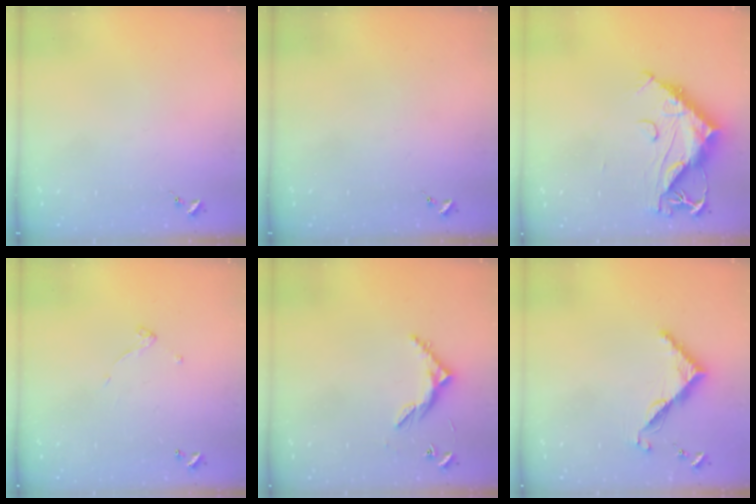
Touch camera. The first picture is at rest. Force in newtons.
{"total": 0.0}
{"total": 15.1, "press": 15.1, "slide": 1.2}
{"total": 4.9, "press": 4.9, "slide": 0.2}
{"total": 6.1, "press": 6.1, "slide": 0.4}
{"total": 7.5, "press": 7.4, "slide": 0.6}